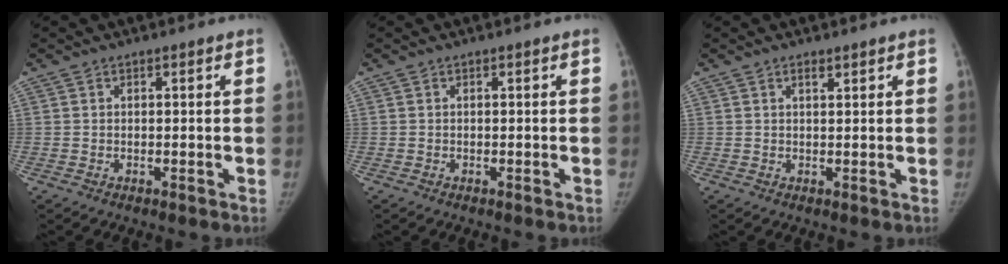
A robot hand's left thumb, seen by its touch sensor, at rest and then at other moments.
{"total": 0.0}
{"total": 1.3, "force": [0.9, 0.4, 0.7], "torque": [-0.011, -0.006, 0.017]}